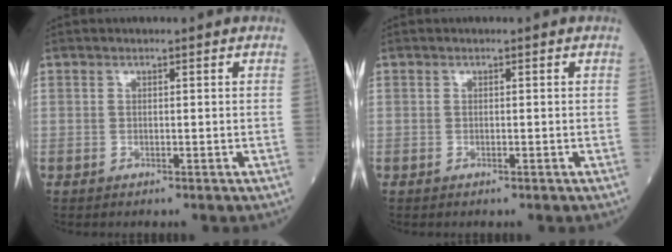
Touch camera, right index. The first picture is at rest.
{"total": 0.0}